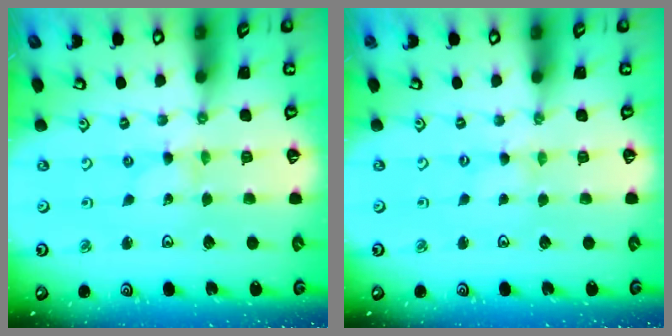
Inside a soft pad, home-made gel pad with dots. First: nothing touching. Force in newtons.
{"total": 0.0}